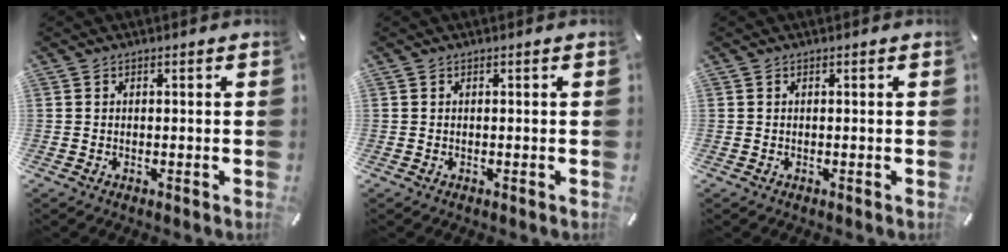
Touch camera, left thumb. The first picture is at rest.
{"total": 0.0}
{"total": 0.0}